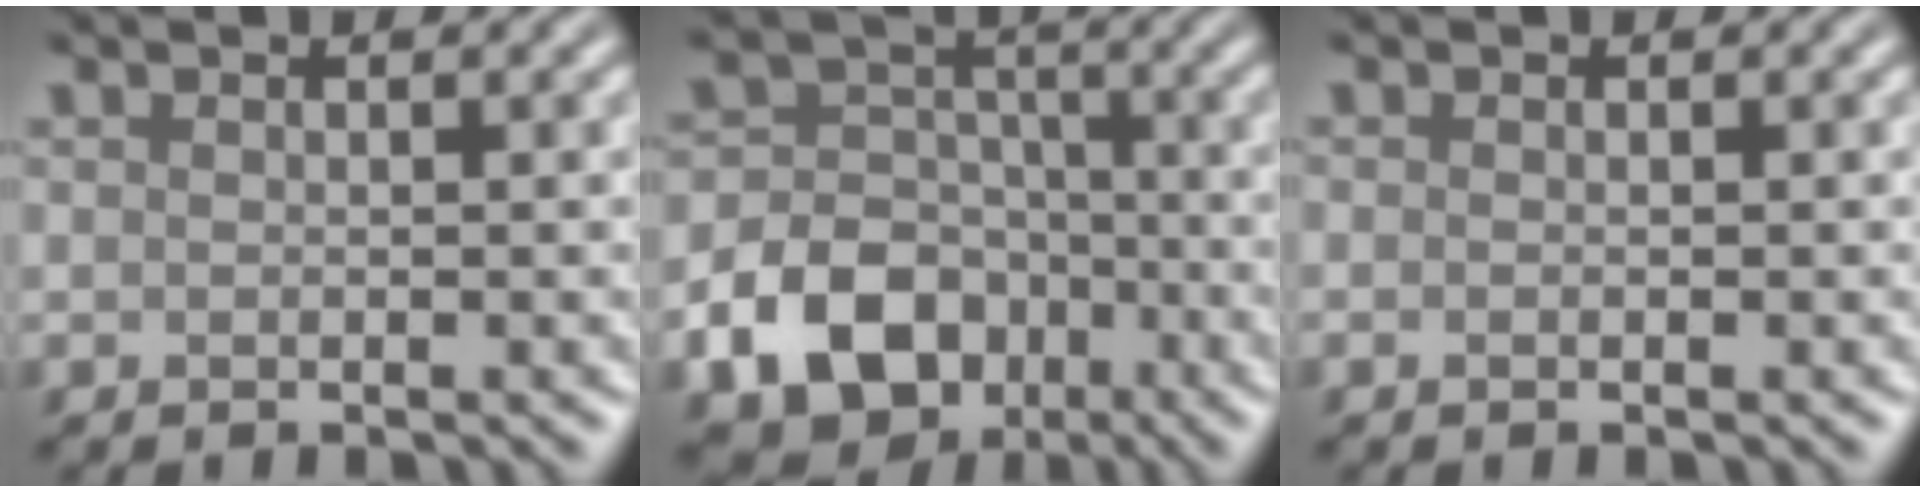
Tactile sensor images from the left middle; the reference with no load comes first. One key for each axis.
{"total": 12.2, "fx": -6.0, "fy": 9.5, "fz": 4.6, "tx": -0.076, "ty": -0.036, "tz": -0.121}
{"total": 0.0}